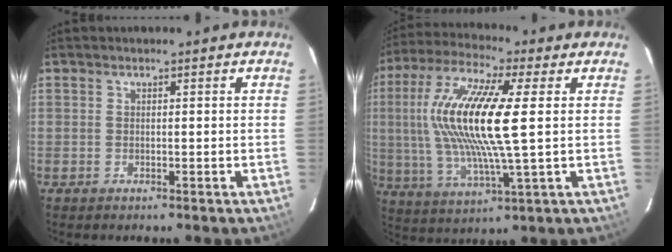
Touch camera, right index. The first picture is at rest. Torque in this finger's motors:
{"motor_torque": [2.14, 0.00, 1.06, 0.21]}